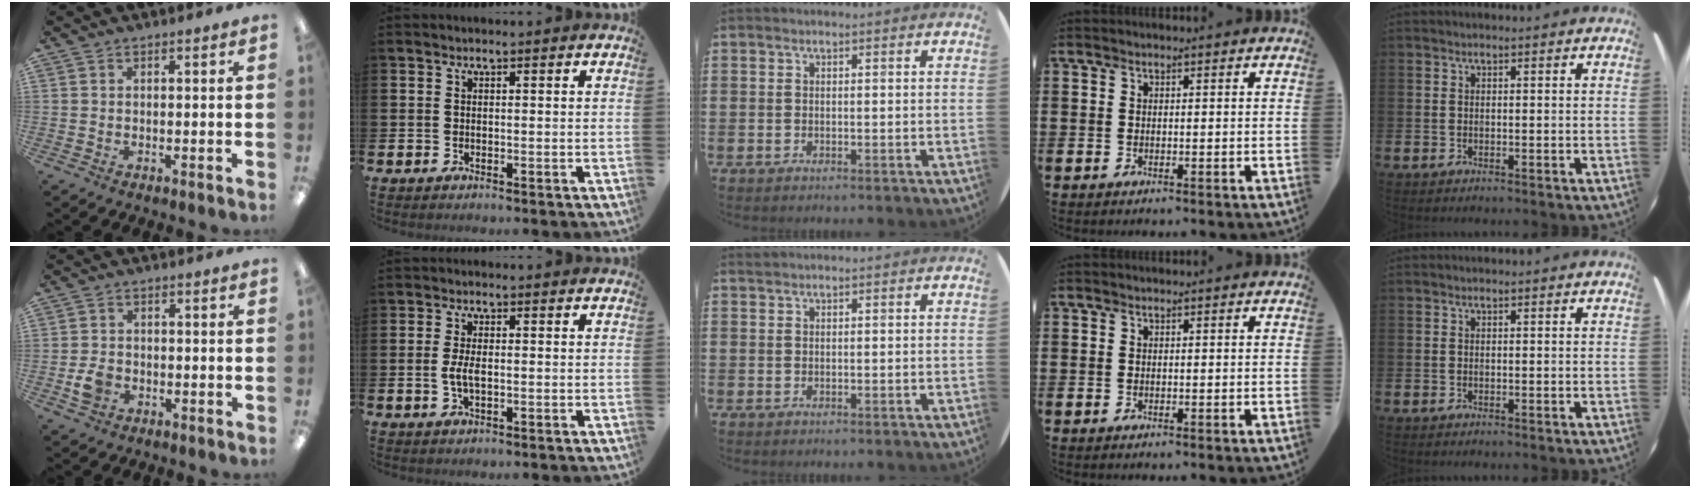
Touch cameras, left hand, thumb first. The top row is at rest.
{"thumb": {"total": 3.8, "force": [-1.3, 3.0, 1.9], "torque": [-0.029, 0.002, -0.025]}, "index": {"total": 2.8, "force": [-0.2, 1.1, 2.5], "torque": [-0.054, 0.000, -0.008]}}